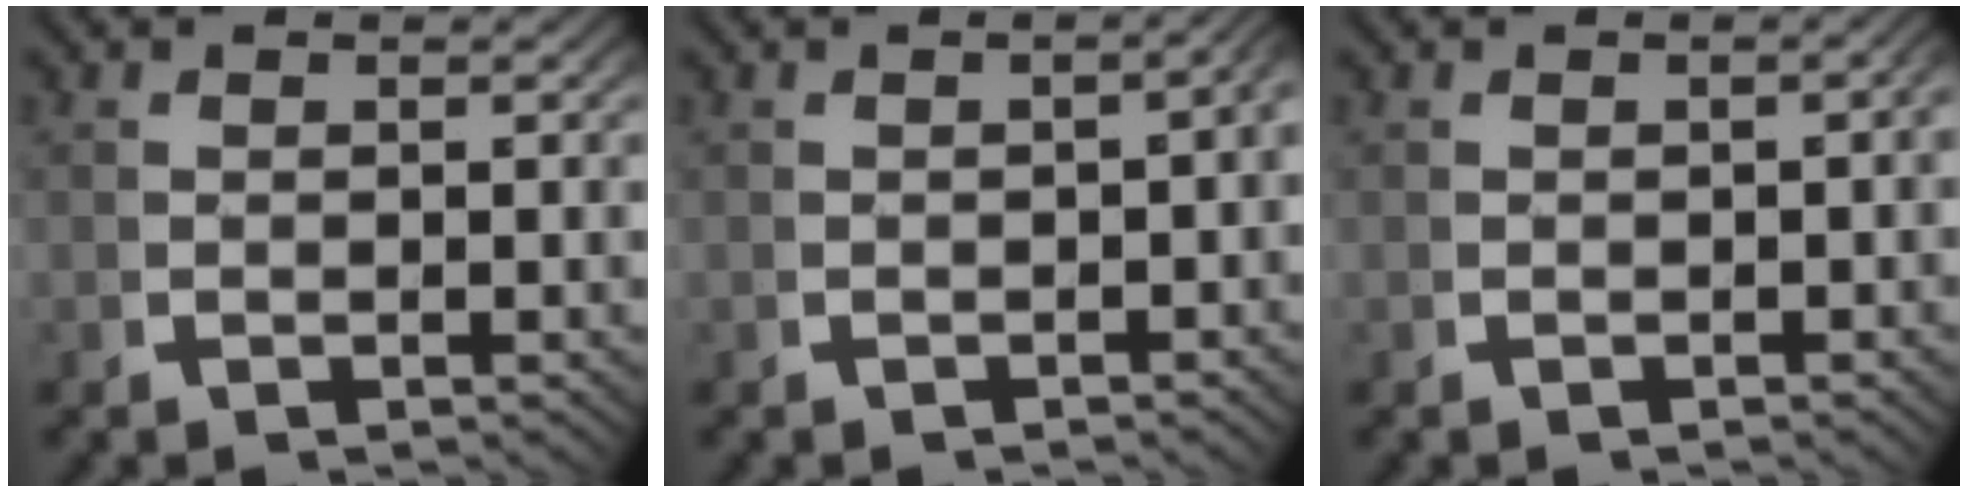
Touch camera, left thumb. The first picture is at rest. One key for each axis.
{"total": 3.1, "fx": -0.7, "fy": 1.5, "fz": 2.6, "tx": -0.028, "ty": 0.010, "tz": -0.011}
{"total": 1.2, "fx": -0.5, "fy": 0.5, "fz": 1.0, "tx": -0.011, "ty": 0.003, "tz": -0.007}